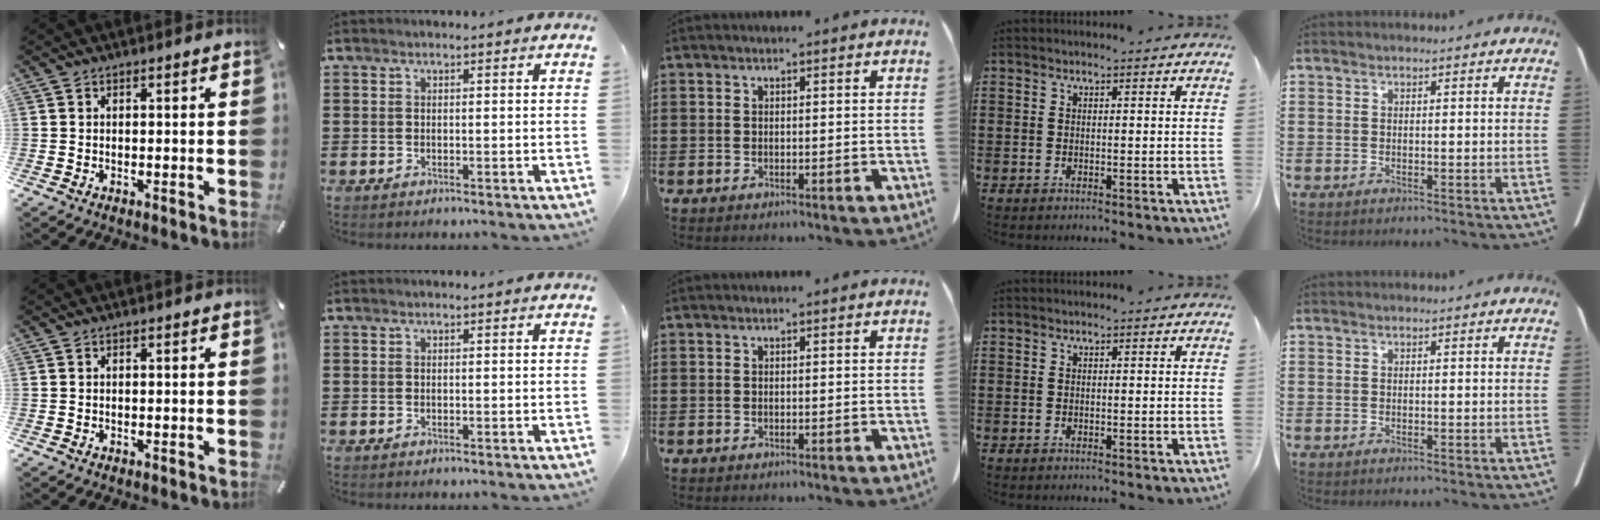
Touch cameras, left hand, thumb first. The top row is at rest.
{}